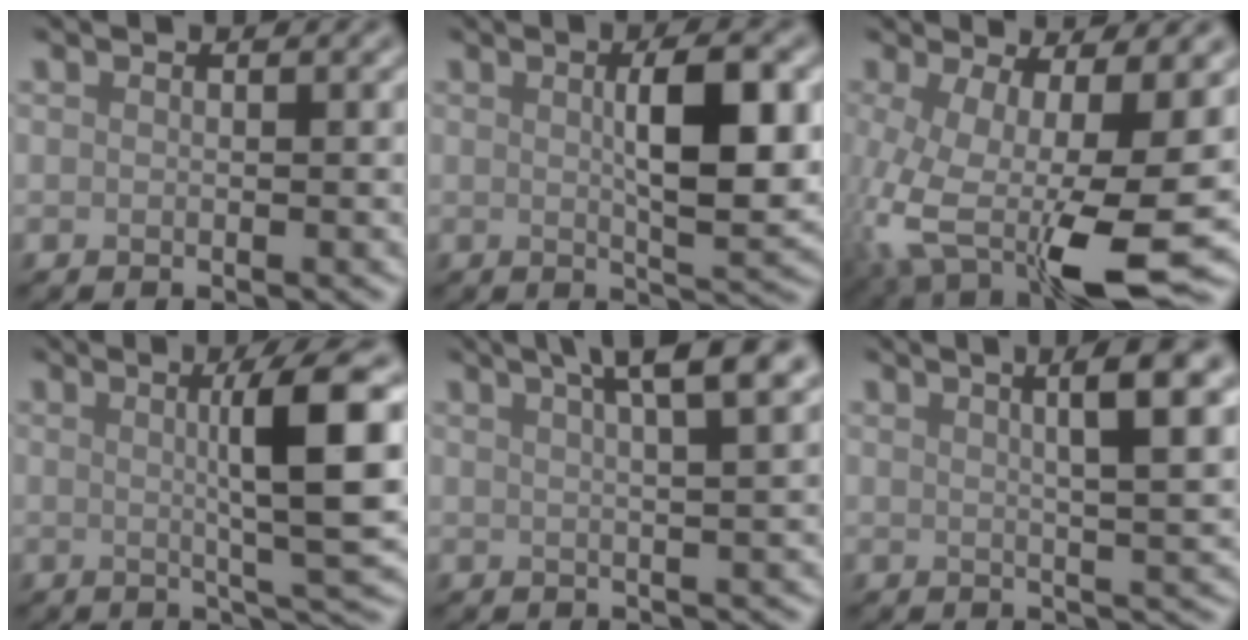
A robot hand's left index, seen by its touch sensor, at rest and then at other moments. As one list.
[{"total": 6.6, "force": [0.9, 1.5, 6.3], "torque": [-0.092, 0.005, 0.016]}, {"total": 12.2, "force": [-2.3, 5.2, 10.8], "torque": [-0.205, -0.035, -0.029]}, {"total": 7.9, "force": [1.2, 1.1, 7.7], "torque": [-0.107, 0.010, 0.020]}, {"total": 6.6, "force": [3.8, 1.7, 5.1], "torque": [-0.043, 0.034, 0.021]}, {"total": 6.1, "force": [2.4, 1.3, 5.5], "torque": [-0.057, 0.015, 0.030]}]